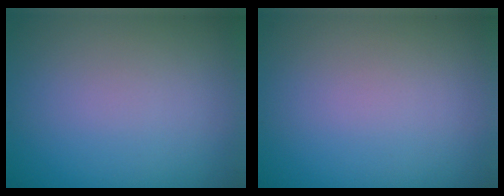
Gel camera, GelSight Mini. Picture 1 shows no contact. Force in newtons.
{"total": 0.0}